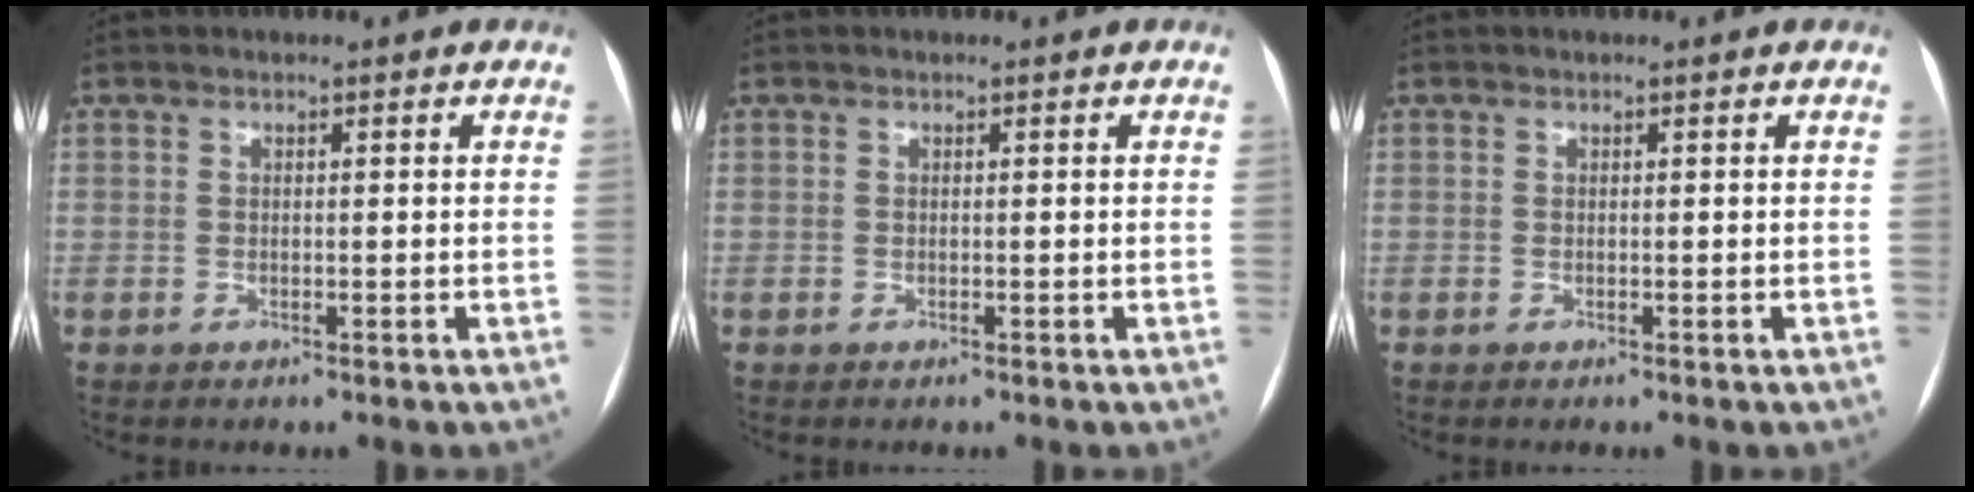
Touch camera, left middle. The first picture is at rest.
{"total": 0.0}
{"total": 0.0}